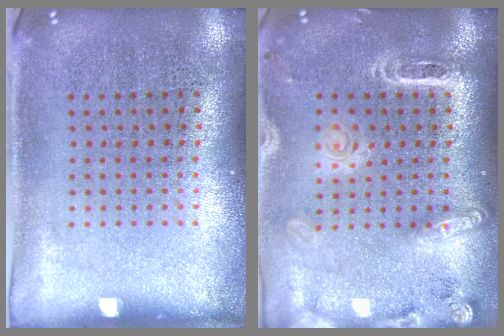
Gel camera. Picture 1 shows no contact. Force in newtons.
{"total": 2.1, "press": 1.8, "slide": 1.0}